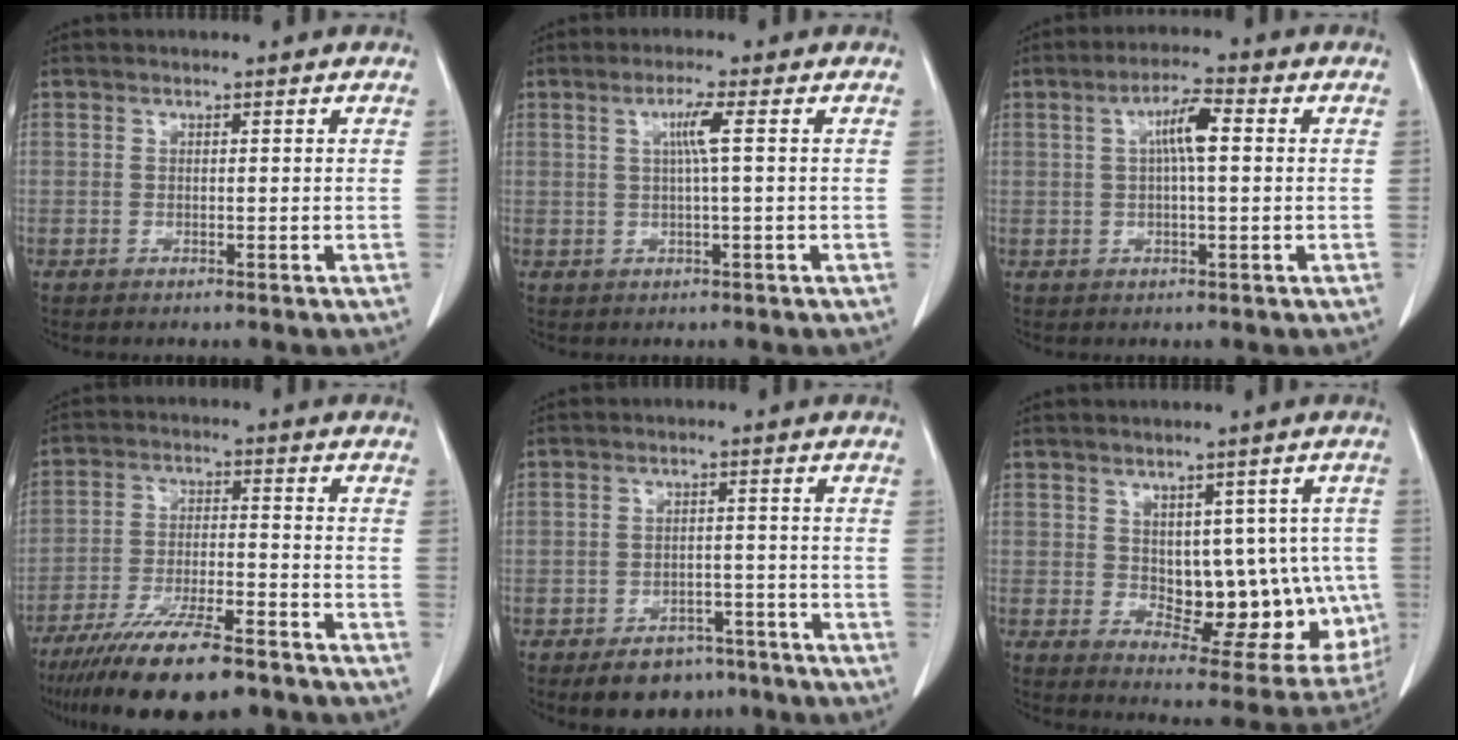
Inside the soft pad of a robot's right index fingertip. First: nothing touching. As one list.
[{"total": 3.2, "force": [0.7, -0.6, 3.1], "torque": [-0.061, 0.002, 0.012]}, {"total": 5.2, "force": [0.9, 0.7, 5.1], "torque": [-0.093, 0.013, 0.014]}, {"total": 16.2, "force": [-12.7, 2.9, 9.6], "torque": [-0.166, -0.026, -0.210]}, {"total": 7.6, "force": [-5.7, 4.3, 2.5], "torque": [-0.026, 0.009, -0.080]}, {"total": 14.6, "force": [-0.1, 7.9, 12.3], "torque": [-0.142, 0.008, 0.023]}]